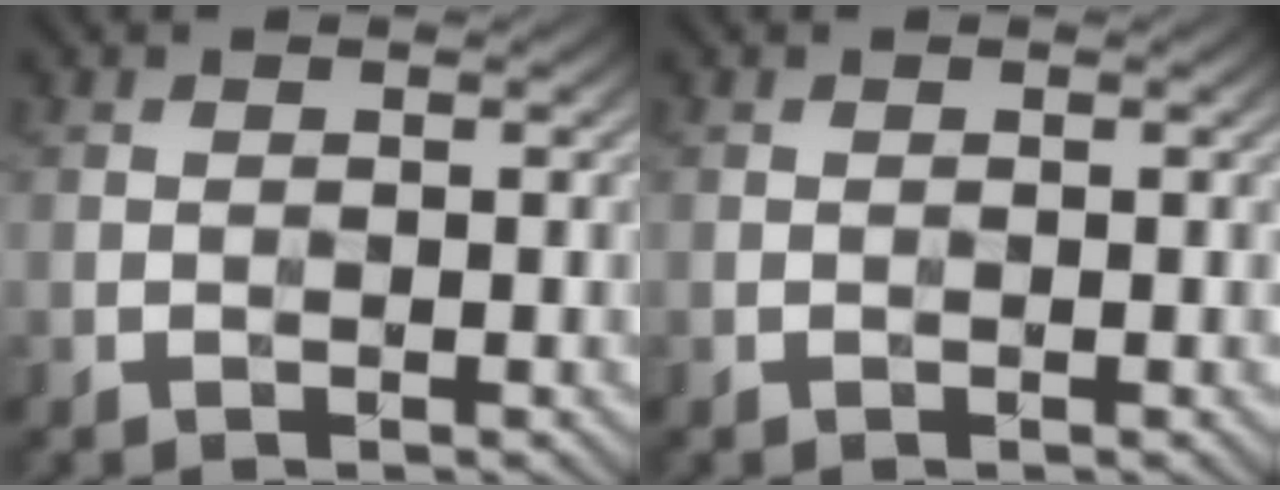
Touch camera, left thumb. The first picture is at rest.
{"total": 0.0}